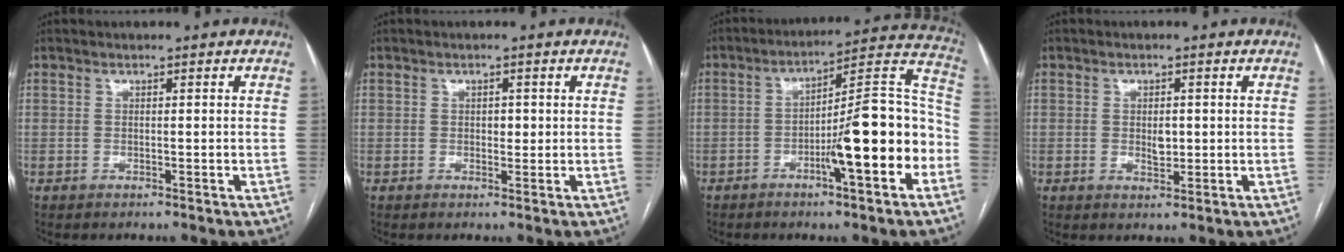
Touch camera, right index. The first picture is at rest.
{"total": 1.5, "force": [0.2, 1.0, 1.2], "torque": [-0.015, 0.001, 0.003]}
{"total": 16.1, "force": [-5.2, 2.0, 15.1], "torque": [-0.219, 0.024, -0.077]}
{"total": 2.6, "force": [0.1, 1.3, 2.3], "torque": [-0.038, -0.001, 0.004]}